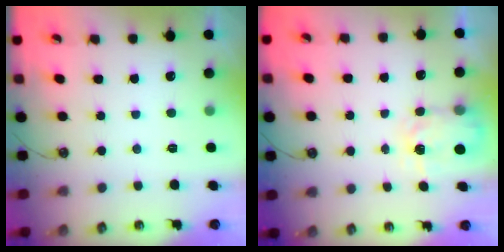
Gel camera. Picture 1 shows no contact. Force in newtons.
{"total": 3.8, "press": 3.8, "slide": 0.5}